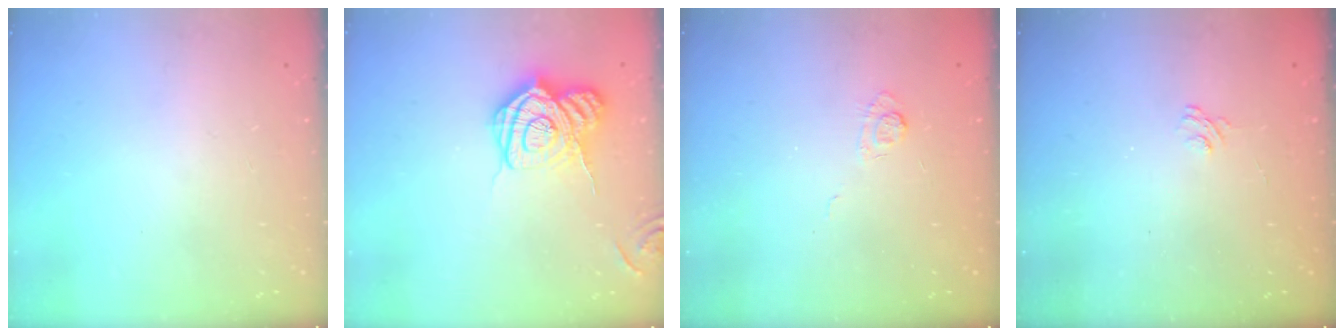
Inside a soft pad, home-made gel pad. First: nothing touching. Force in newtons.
{"total": 16.2, "press": 16.2, "slide": 1.0}
{"total": 2.9, "press": 2.4, "slide": 1.6}
{"total": 2.1, "press": 1.6, "slide": 1.3}